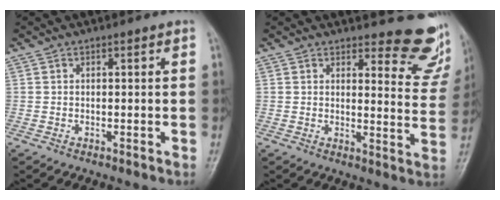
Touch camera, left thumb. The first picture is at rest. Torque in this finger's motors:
{"motor_torque": [4.74, 0.27, 0.44, -0.58, 0.00]}